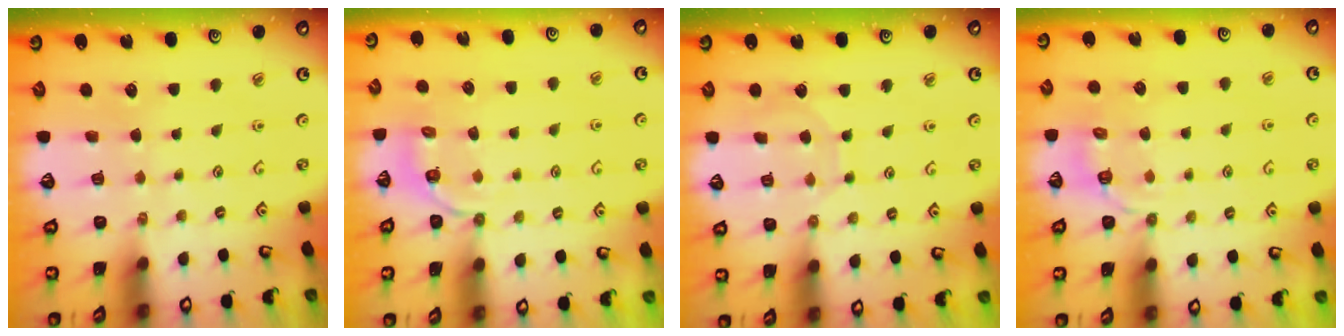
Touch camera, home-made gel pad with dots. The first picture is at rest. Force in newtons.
{"total": 3.3, "press": 2.8, "slide": 1.7}
{"total": 5.6, "press": 5.6, "slide": 0.6}
{"total": 5.1, "press": 4.8, "slide": 1.9}